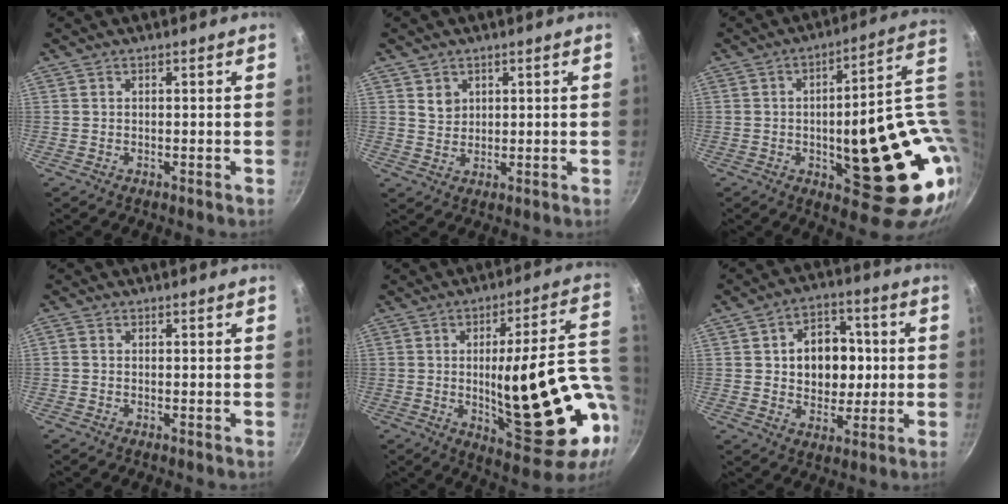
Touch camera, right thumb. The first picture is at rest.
{"total": 3.0, "force": [1.4, 2.5, 1.1], "torque": [-0.006, -0.002, 0.028]}
{"total": 24.4, "force": [1.2, 9.1, 22.6], "torque": [-0.254, -0.007, 0.034]}
{"total": 0.7, "force": [-0.1, 0.4, 0.5], "torque": [-0.015, 0.003, -0.005]}
{"total": 24.9, "force": [-2.5, 8.0, 23.4], "torque": [-0.301, 0.002, -0.013]}
{"total": 12.8, "force": [1.2, 9.7, 8.2], "torque": [-0.077, 0.008, 0.017]}